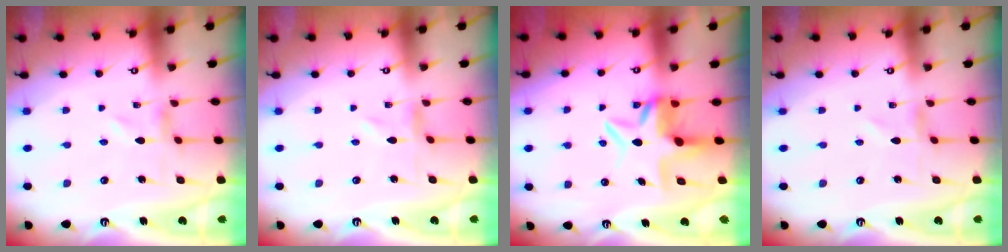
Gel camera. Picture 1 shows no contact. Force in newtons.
{"total": 0.0}
{"total": 6.8, "press": 6.8, "slide": 0.8}
{"total": 0.6, "press": 0.6, "slide": 0.2}